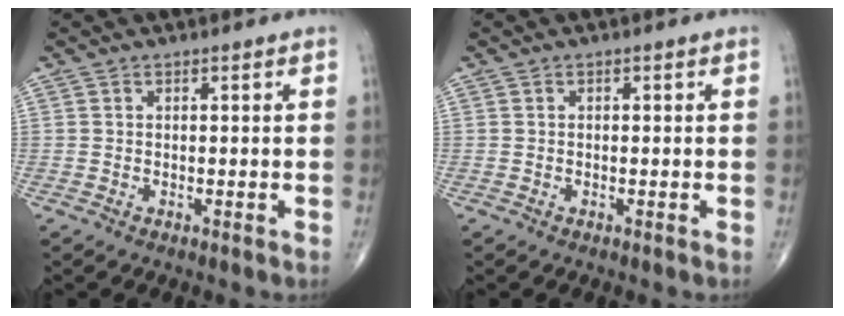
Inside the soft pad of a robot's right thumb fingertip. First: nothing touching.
{"total": 0.0}